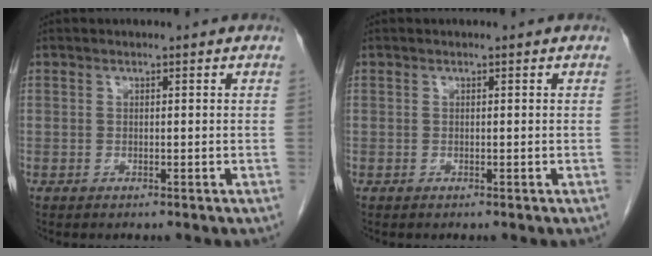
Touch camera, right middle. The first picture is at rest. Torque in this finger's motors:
{"motor_torque": [0.00, 0.00, -0.02, -0.01]}